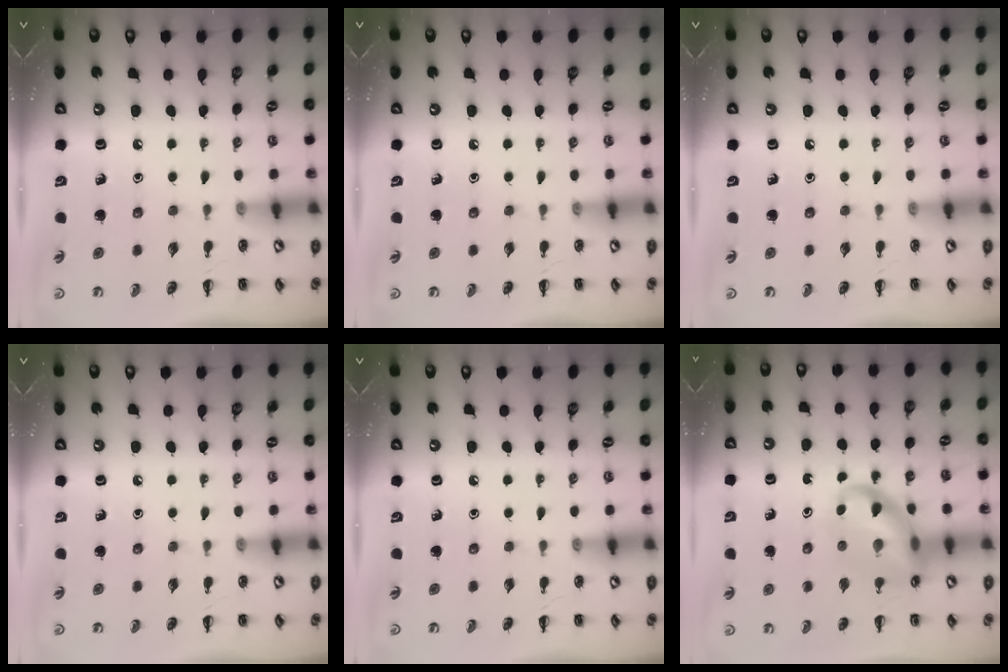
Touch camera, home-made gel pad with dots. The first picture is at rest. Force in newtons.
{"total": 0.0}
{"total": 0.0}
{"total": 0.0}
{"total": 0.0}
{"total": 13.8, "press": 13.3, "slide": 3.7}